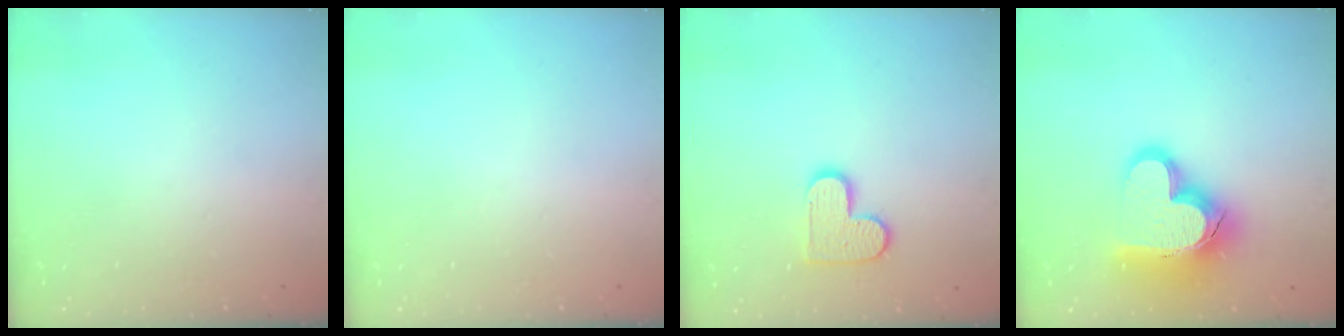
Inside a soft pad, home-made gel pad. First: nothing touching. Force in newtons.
{"total": 0.0}
{"total": 10.6, "press": 10.6, "slide": 0.7}
{"total": 20.9, "press": 20.8, "slide": 1.9}